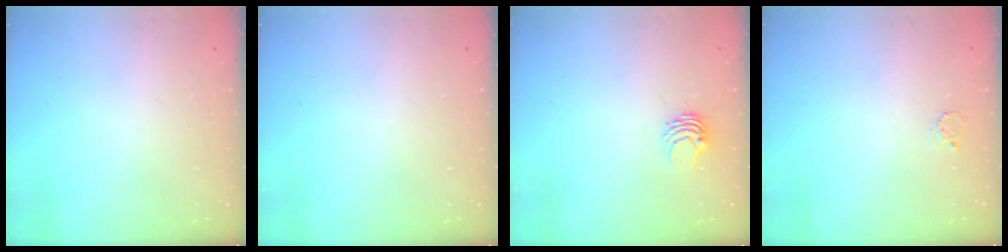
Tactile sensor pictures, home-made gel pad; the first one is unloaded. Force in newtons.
{"total": 0.0}
{"total": 4.0, "press": 3.9, "slide": 0.4}
{"total": 2.4, "press": 2.4, "slide": 0.3}